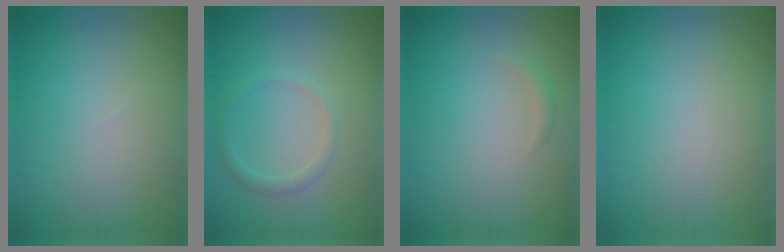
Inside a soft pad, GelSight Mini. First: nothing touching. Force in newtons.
{"total": 1.4, "press": 1.4, "slide": 0.0}
{"total": 0.7, "press": 0.7, "slide": 0.1}
{"total": 0.0}